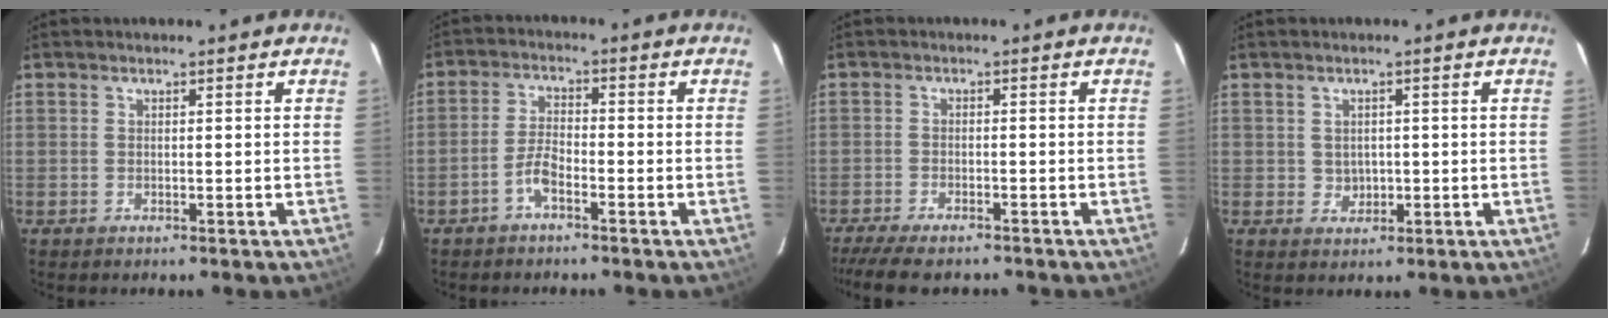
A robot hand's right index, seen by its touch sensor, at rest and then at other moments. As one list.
[{"total": 3.8, "force": [-2.5, 1.2, 2.6], "torque": [-0.064, 0.009, -0.050]}, {"total": 9.7, "force": [-8.3, 2.3, 4.6], "torque": [-0.112, -0.029, -0.139]}, {"total": 2.5, "force": [0.1, 2.4, 0.7], "torque": [-0.009, 0.003, 0.008]}]